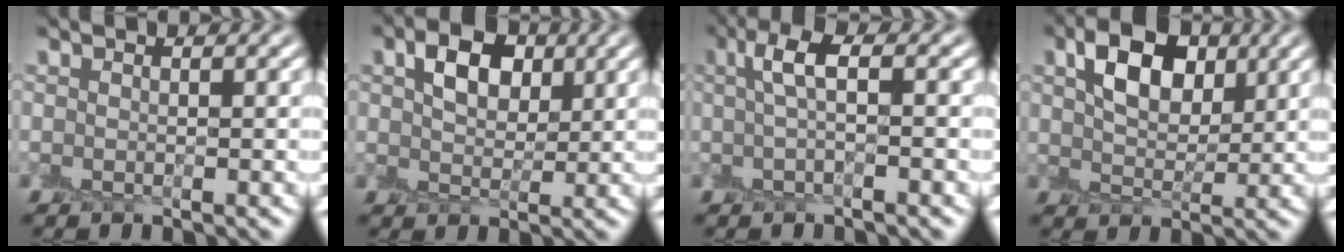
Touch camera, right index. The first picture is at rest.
{"total": 3.3, "force": [1.6, 2.1, 2.0], "torque": [-0.040, 0.008, 0.023]}
{"total": 2.3, "force": [0.6, 0.2, 2.2], "torque": [-0.043, 0.010, 0.007]}
{"total": 4.6, "force": [2.2, 2.7, 3.0], "torque": [-0.055, 0.009, 0.035]}